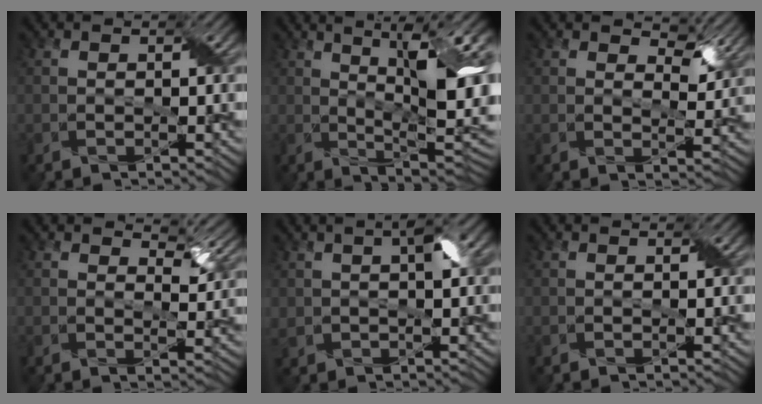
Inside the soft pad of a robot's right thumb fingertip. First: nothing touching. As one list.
[{"total": 15.0, "force": [3.9, 4.7, 13.7], "torque": [-0.204, 0.025, 0.059]}, {"total": 4.7, "force": [3.1, 2.3, 2.7], "torque": [-0.045, -0.006, 0.044]}, {"total": 4.1, "force": [3.0, 1.7, 2.3], "torque": [-0.040, -0.005, 0.046]}, {"total": 5.5, "force": [1.1, 2.7, 4.6], "torque": [-0.093, 0.010, 0.017]}, {"total": 0.0}]